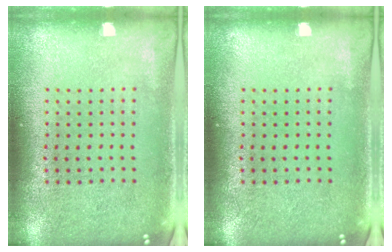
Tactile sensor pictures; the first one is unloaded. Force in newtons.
{"total": 0.0}